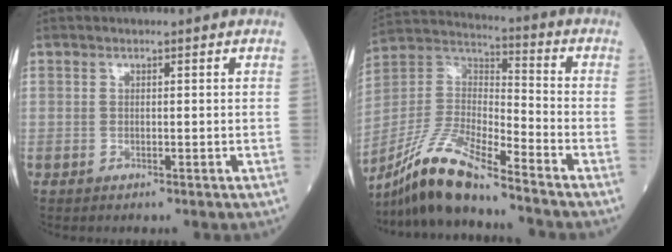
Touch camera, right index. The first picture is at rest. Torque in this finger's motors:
{"motor_torque": [1.10, -1.04, 0.14, 0.07]}